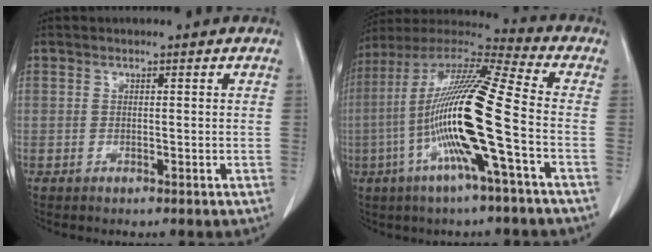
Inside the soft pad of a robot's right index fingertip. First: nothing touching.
{"total": 18.7, "force": [-4.3, 0.0, 18.2], "torque": [-0.357, -0.002, -0.094]}